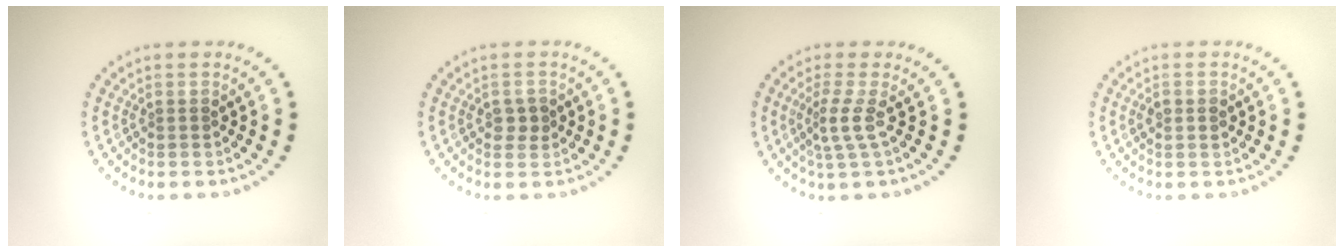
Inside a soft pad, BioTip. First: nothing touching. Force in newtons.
{"total": 1.5, "press": 1.5, "slide": 0.1}
{"total": 2.2, "press": 1.5, "slide": 1.7}
{"total": 1.2, "press": 1.2, "slide": 0.1}